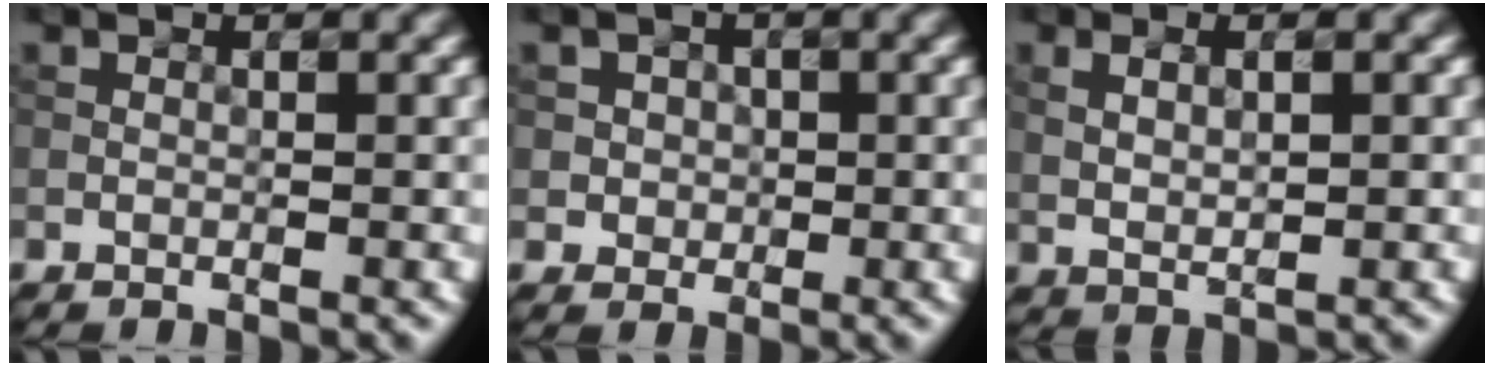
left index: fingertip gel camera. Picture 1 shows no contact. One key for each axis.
{"total": 2.2, "fx": 0.5, "fy": 2.1, "fz": 0.5, "tx": 0.008, "ty": -0.001, "tz": 0.003}
{"total": 2.1, "fx": 0.6, "fy": 1.0, "fz": 1.8, "tx": -0.042, "ty": -0.001, "tz": 0.016}